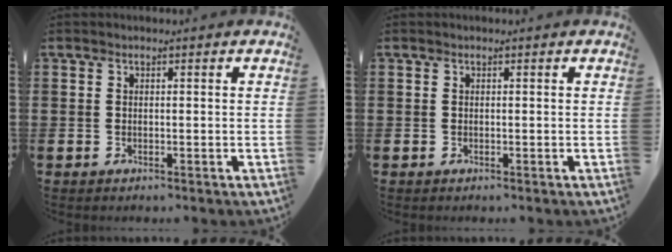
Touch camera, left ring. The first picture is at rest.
{"total": 0.0}